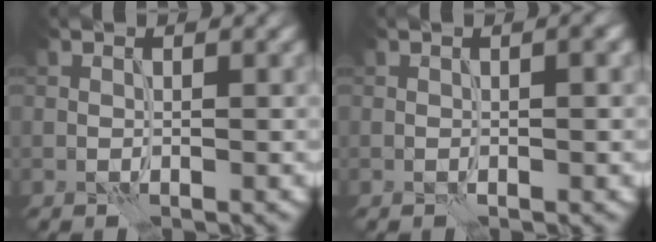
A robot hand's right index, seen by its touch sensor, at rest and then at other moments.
{"total": 1.6, "force": [0.1, 0.4, 1.5], "torque": [-0.011, 0.005, -0.001]}